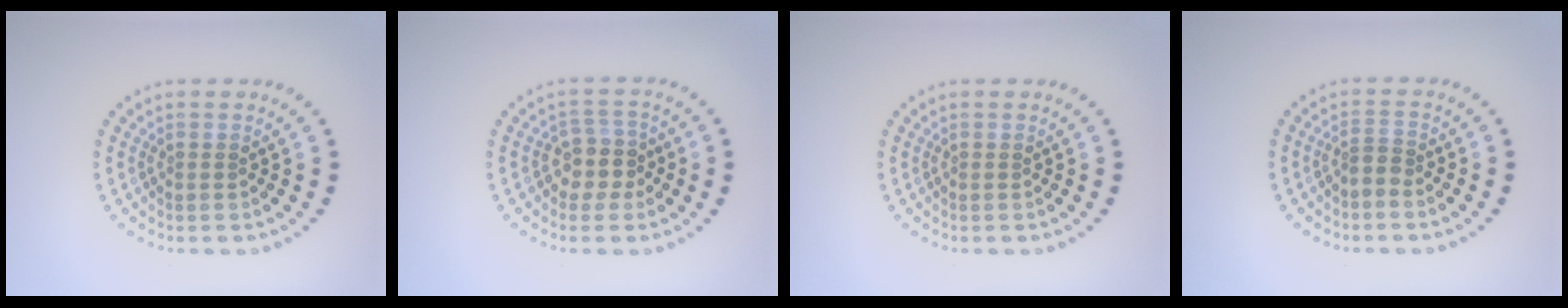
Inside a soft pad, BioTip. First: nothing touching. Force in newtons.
{"total": 2.8, "press": 2.4, "slide": 1.6}
{"total": 0.0}
{"total": 1.4, "press": 0.9, "slide": 1.1}